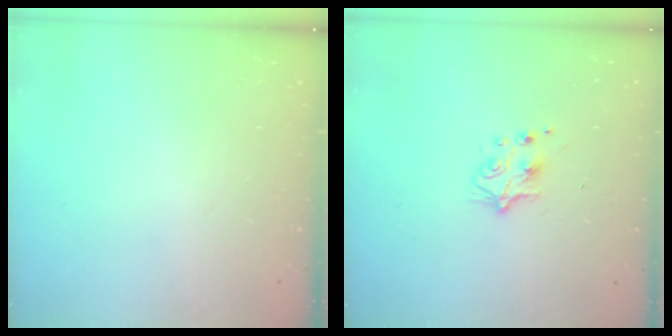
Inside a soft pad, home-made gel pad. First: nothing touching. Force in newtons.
{"total": 5.5, "press": 5.4, "slide": 0.7}